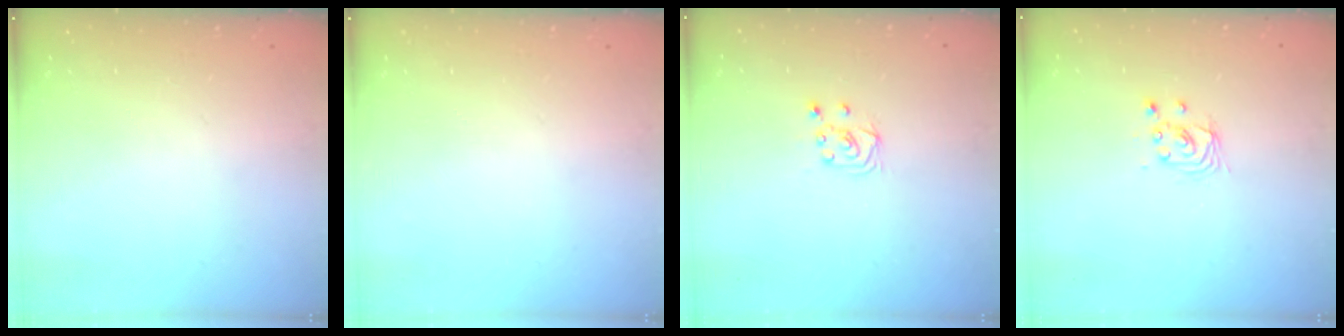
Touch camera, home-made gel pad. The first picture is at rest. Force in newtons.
{"total": 0.0}
{"total": 4.5, "press": 4.5, "slide": 0.5}
{"total": 2.9, "press": 2.9, "slide": 0.2}